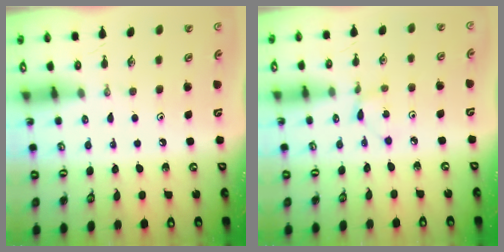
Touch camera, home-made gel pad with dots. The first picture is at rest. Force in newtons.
{"total": 0.7, "press": 0.7, "slide": 0.1}